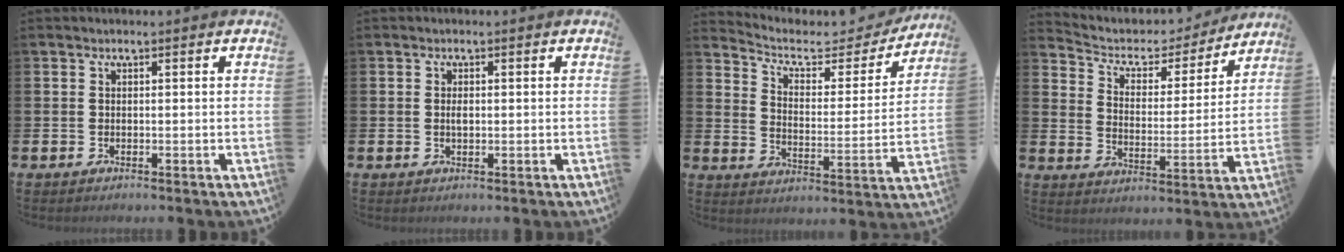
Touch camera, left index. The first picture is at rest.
{"total": 1.1, "force": [0.2, 0.5, 1.0], "torque": [-0.016, 0.002, 0.000]}
{"total": 6.8, "force": [5.9, 2.6, 2.1], "torque": [-0.060, -0.045, 0.095]}
{"total": 5.1, "force": [4.4, 2.4, 1.0], "torque": [-0.049, -0.034, 0.070]}